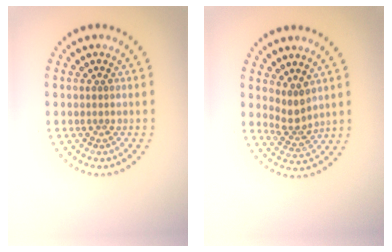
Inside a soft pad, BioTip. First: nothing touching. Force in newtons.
{"total": 2.3, "press": 1.6, "slide": 1.6}